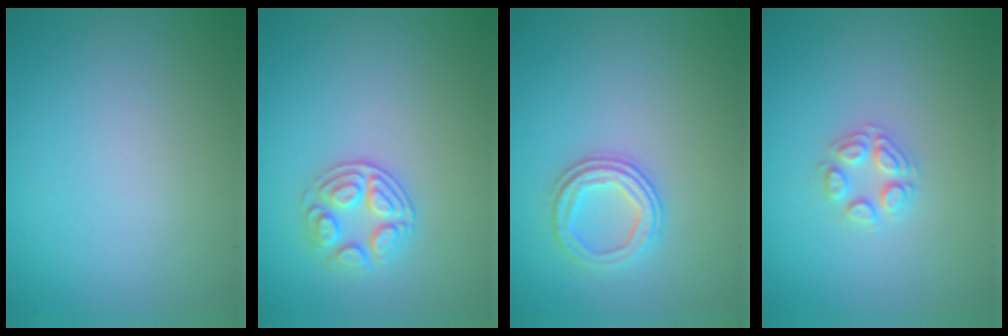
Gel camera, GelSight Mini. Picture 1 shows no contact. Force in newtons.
{"total": 2.6, "press": 2.6, "slide": 0.4}
{"total": 2.5, "press": 2.4, "slide": 0.9}
{"total": 2.2, "press": 2.2, "slide": 0.2}